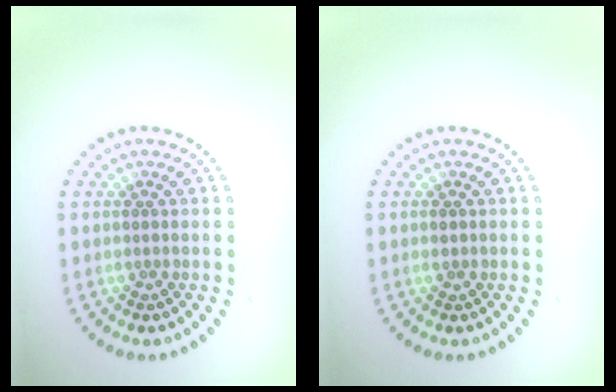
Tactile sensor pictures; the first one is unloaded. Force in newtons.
{"total": 0.8, "press": 0.8, "slide": 0.2}